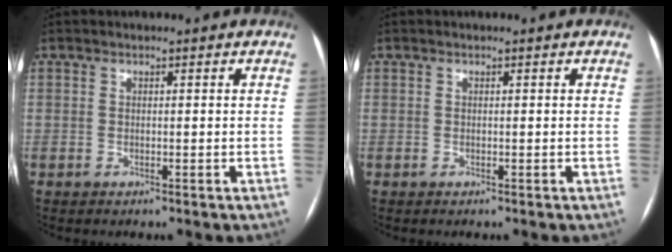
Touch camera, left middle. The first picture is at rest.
{"total": 0.0}